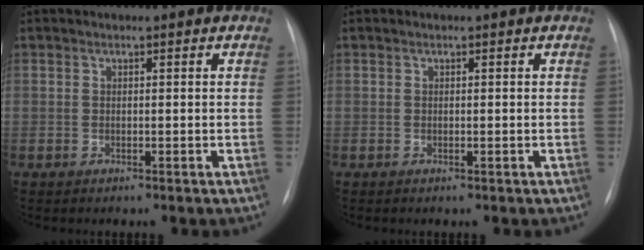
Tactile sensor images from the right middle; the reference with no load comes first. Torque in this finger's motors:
{"motor_torque": [-0.19, -0.02, 0.03, 0.02]}